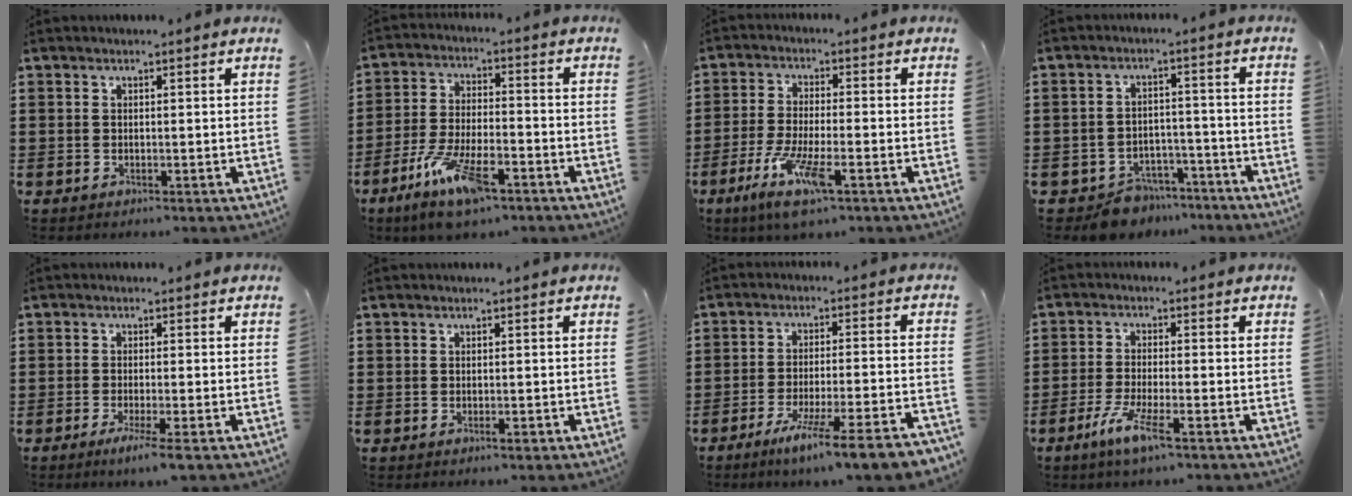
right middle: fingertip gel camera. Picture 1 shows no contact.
{"total": 10.8, "force": [-6.6, 3.5, 7.8], "torque": [-0.163, 0.003, -0.123]}
{"total": 7.9, "force": [-4.2, 1.6, 6.4], "torque": [-0.140, -0.015, -0.079]}
{"total": 5.2, "force": [-5.0, 1.4, 0.1], "torque": [-0.005, 0.014, -0.100]}
{"total": 3.3, "force": [-2.0, -0.3, 2.6], "torque": [-0.040, -0.011, -0.032]}
{"total": 0.8, "force": [-0.4, 0.2, 0.6], "torque": [-0.014, -0.006, -0.005]}
{"total": 8.2, "force": [-6.5, -0.8, 5.0], "torque": [-0.082, -0.011, -0.120]}
{"total": 5.4, "force": [-3.2, 0.5, 4.4], "torque": [-0.096, -0.012, -0.060]}